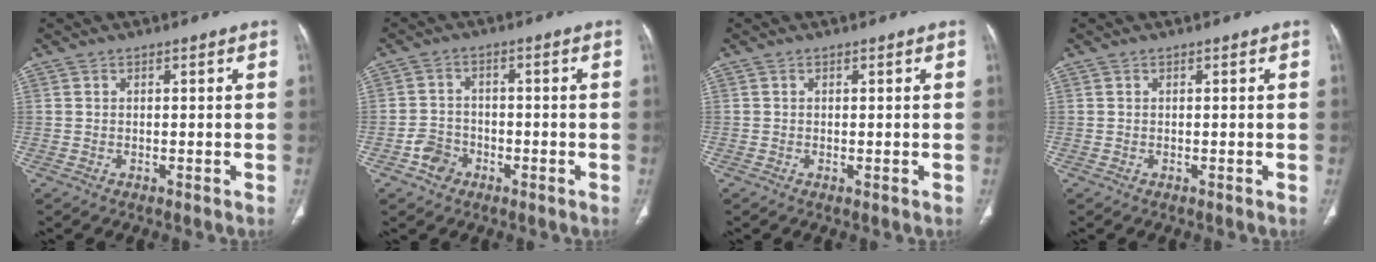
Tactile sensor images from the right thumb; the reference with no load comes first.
{"total": 4.3, "force": [-2.2, 3.4, 1.3], "torque": [-0.009, 0.021, -0.040]}
{"total": 0.0}
{"total": 0.0}